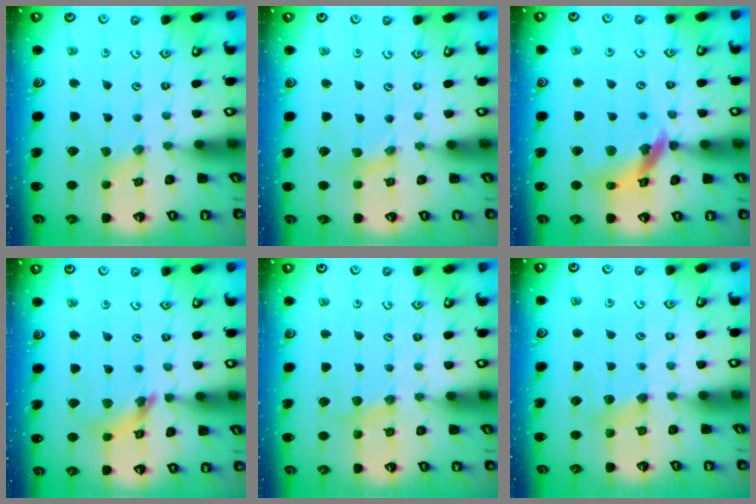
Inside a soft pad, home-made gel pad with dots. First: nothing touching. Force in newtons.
{"total": 1.4, "press": 1.4, "slide": 0.3}
{"total": 13.6, "press": 13.5, "slide": 1.7}
{"total": 7.2, "press": 7.2, "slide": 0.8}
{"total": 4.8, "press": 4.7, "slide": 0.6}
{"total": 4.0, "press": 4.0, "slide": 0.5}